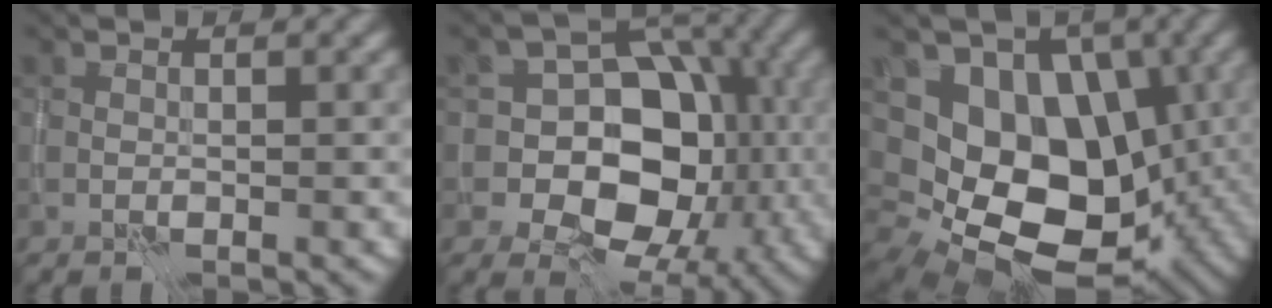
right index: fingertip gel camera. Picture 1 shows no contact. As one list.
[{"total": 11.1, "force": [-1.7, 8.3, 7.2], "torque": [-0.054, 0.015, -0.053]}, {"total": 13.3, "force": [-0.5, 9.9, 9.0], "torque": [-0.120, -0.025, 0.007]}]